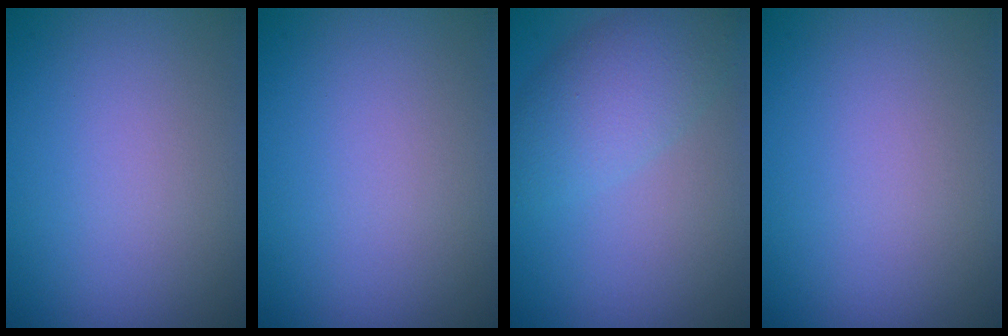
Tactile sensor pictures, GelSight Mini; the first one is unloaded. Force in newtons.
{"total": 0.0}
{"total": 4.3, "press": 4.3, "slide": 0.2}
{"total": 0.0}